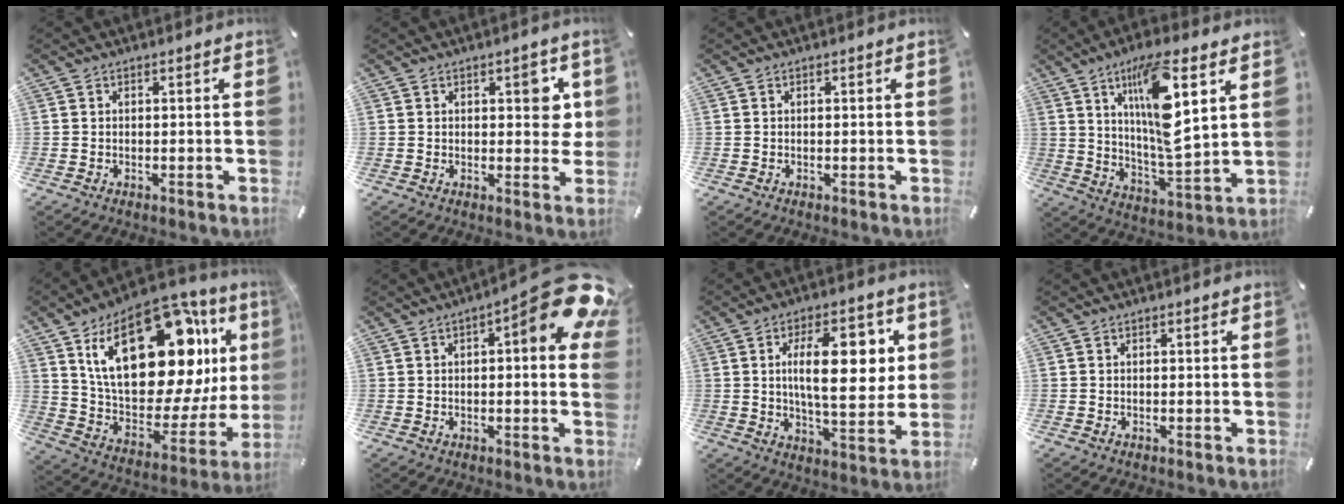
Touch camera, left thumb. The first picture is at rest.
{"total": 5.5, "force": [1.8, 3.3, 4.1], "torque": [-0.037, -0.008, 0.021]}
{"total": 0.0}
{"total": 15.8, "force": [7.3, 4.1, 13.4], "torque": [-0.250, -0.033, 0.113]}
{"total": 30.9, "force": [12.0, 16.1, 23.4], "torque": [-0.394, -0.082, 0.213]}
{"total": 15.0, "force": [6.6, 4.5, 12.7], "torque": [-0.150, -0.054, 0.104]}
{"total": 17.0, "force": [3.8, 7.6, 14.7], "torque": [-0.218, -0.002, 0.054]}
{"total": 0.0}